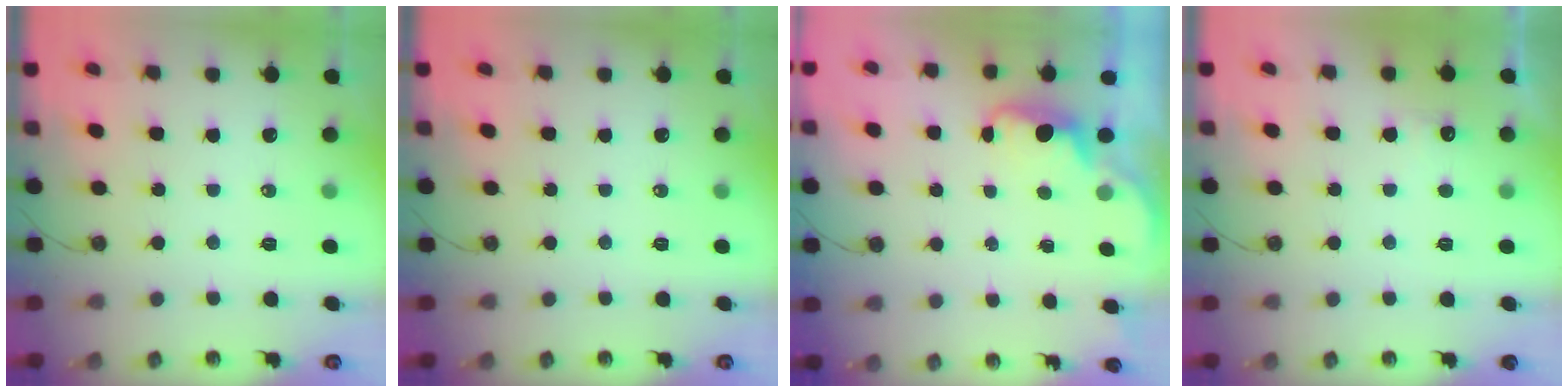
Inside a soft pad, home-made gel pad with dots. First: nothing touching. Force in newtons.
{"total": 0.0}
{"total": 2.1, "press": 2.0, "slide": 0.7}
{"total": 5.7, "press": 5.6, "slide": 1.3}